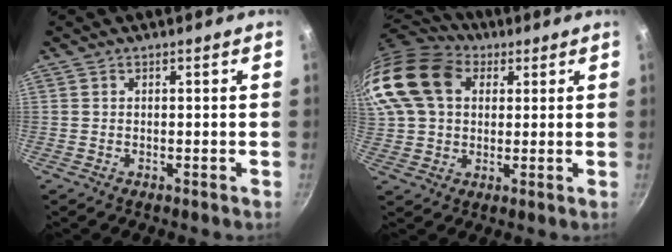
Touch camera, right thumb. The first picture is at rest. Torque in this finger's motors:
{"motor_torque": [0.71, 3.50, 0.59, -0.24, 0.28]}